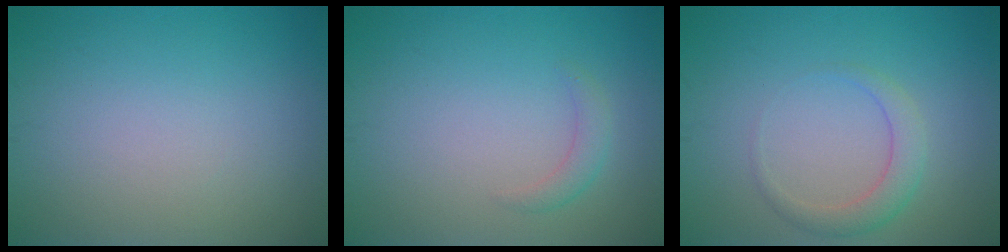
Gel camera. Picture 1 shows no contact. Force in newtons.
{"total": 1.4, "press": 1.4, "slide": 0.0}
{"total": 2.3, "press": 2.3, "slide": 0.1}